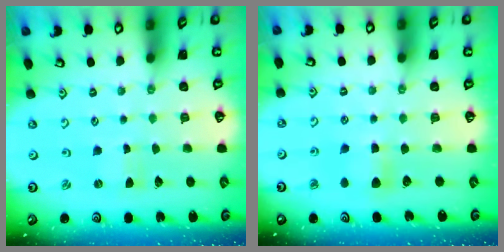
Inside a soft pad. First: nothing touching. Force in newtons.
{"total": 5.8, "press": 5.7, "slide": 0.5}